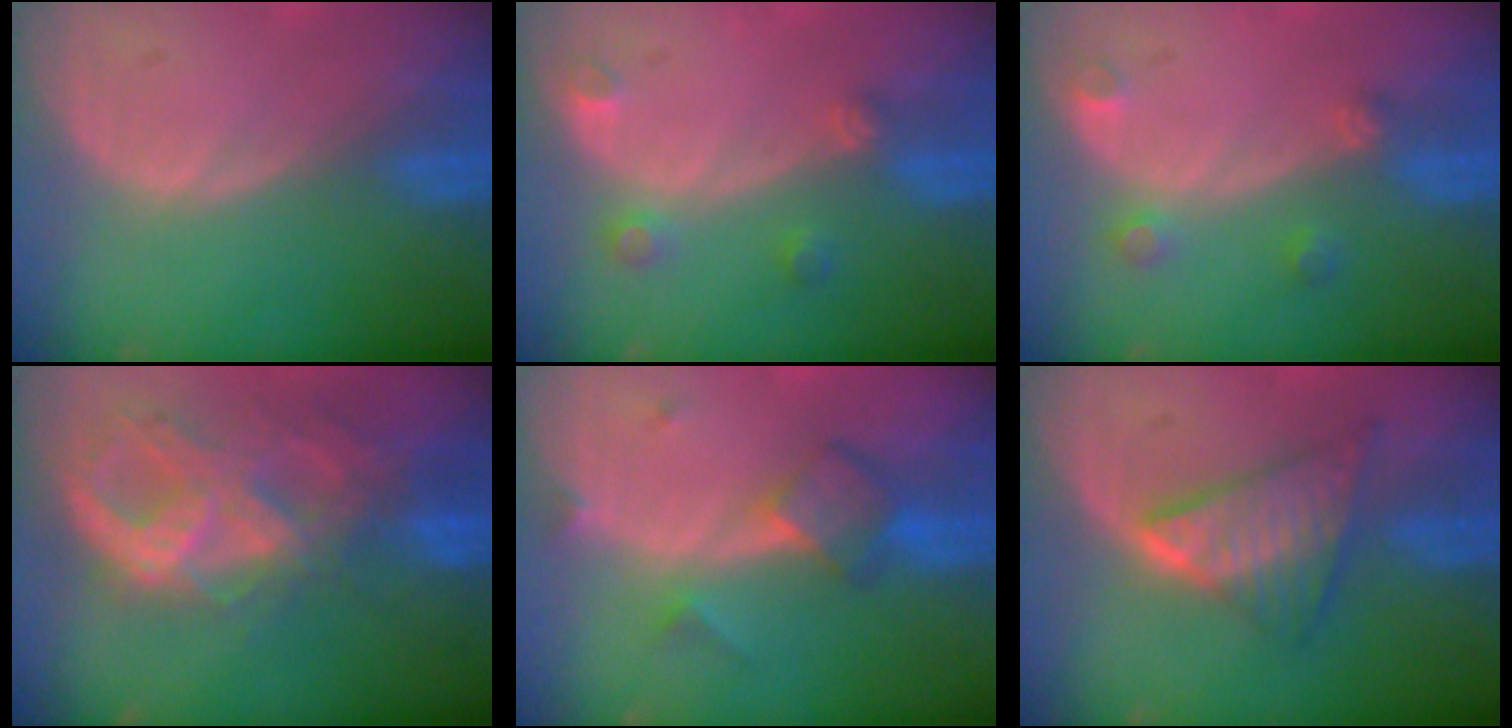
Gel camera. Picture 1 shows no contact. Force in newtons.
{"total": 2.6, "press": 2.6, "slide": 0.3}
{"total": 2.6, "press": 2.6, "slide": 0.4}
{"total": 10.7, "press": 9.0, "slide": 5.7}
{"total": 5.9, "press": 5.2, "slide": 2.9}
{"total": 6.5, "press": 6.5, "slide": 0.2}